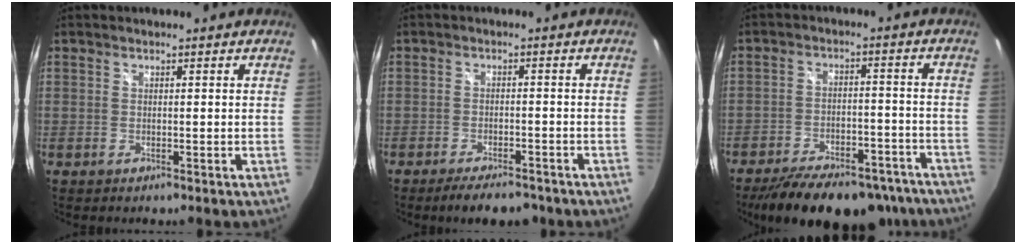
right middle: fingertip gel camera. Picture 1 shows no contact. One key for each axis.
{"total": 7.1, "fx": -5.7, "fy": 2.3, "fz": 3.6, "tx": -0.075, "ty": -0.007, "tz": -0.087}
{"total": 22.3, "fx": -17.8, "fy": 8.7, "fz": 10.2, "tx": -0.192, "ty": -0.003, "tz": -0.233}